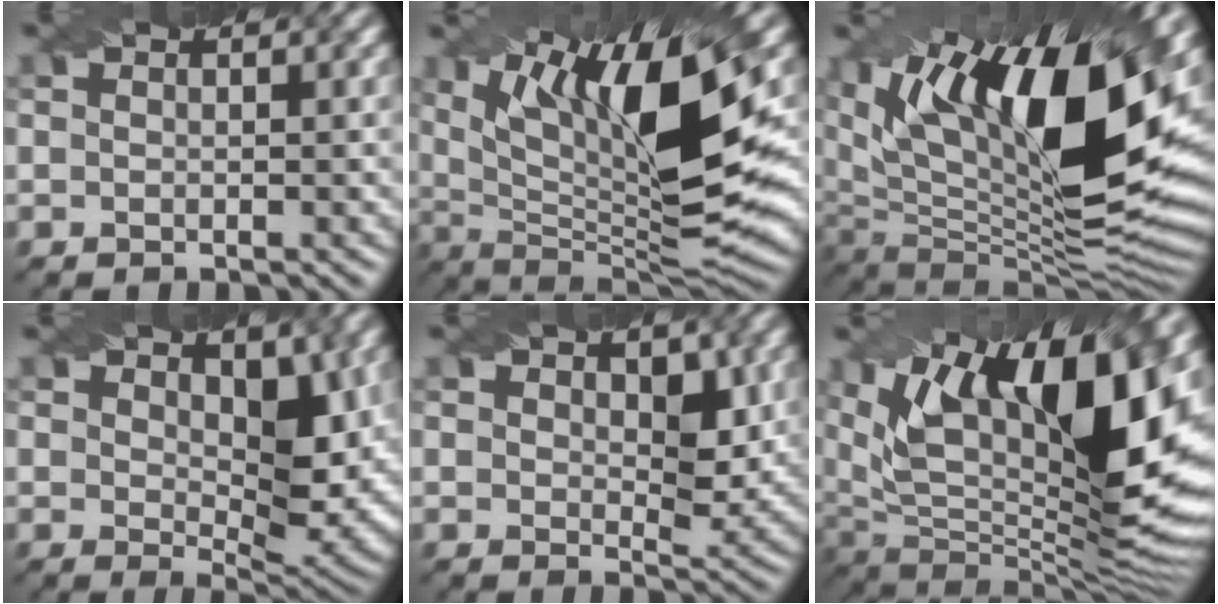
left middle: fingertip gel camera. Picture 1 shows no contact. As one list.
[{"total": 13.9, "force": [3.9, 3.6, 12.9], "torque": [-0.202, -0.006, 0.070]}, {"total": 18.7, "force": [6.9, 7.3, 15.7], "torque": [-0.240, 0.017, 0.123]}, {"total": 6.6, "force": [1.7, 3.5, 5.3], "torque": [-0.086, -0.020, 0.035]}, {"total": 3.8, "force": [1.1, 2.2, 2.8], "torque": [-0.042, -0.013, 0.022]}, {"total": 17.6, "force": [6.1, 7.2, 14.9], "torque": [-0.230, 0.015, 0.101]}]